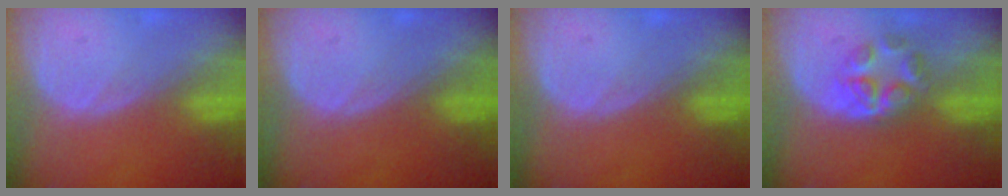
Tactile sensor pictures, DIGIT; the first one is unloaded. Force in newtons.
{"total": 0.0}
{"total": 0.0}
{"total": 5.0, "press": 4.8, "slide": 1.3}